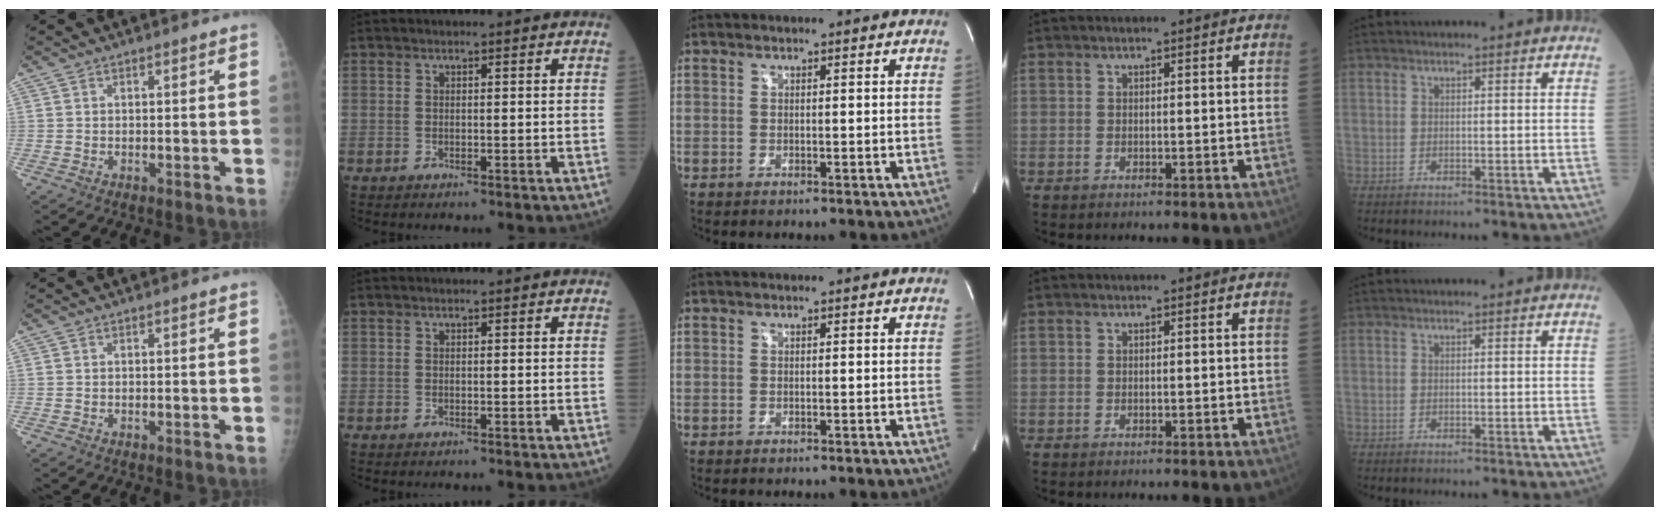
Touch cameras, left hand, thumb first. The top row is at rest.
{}